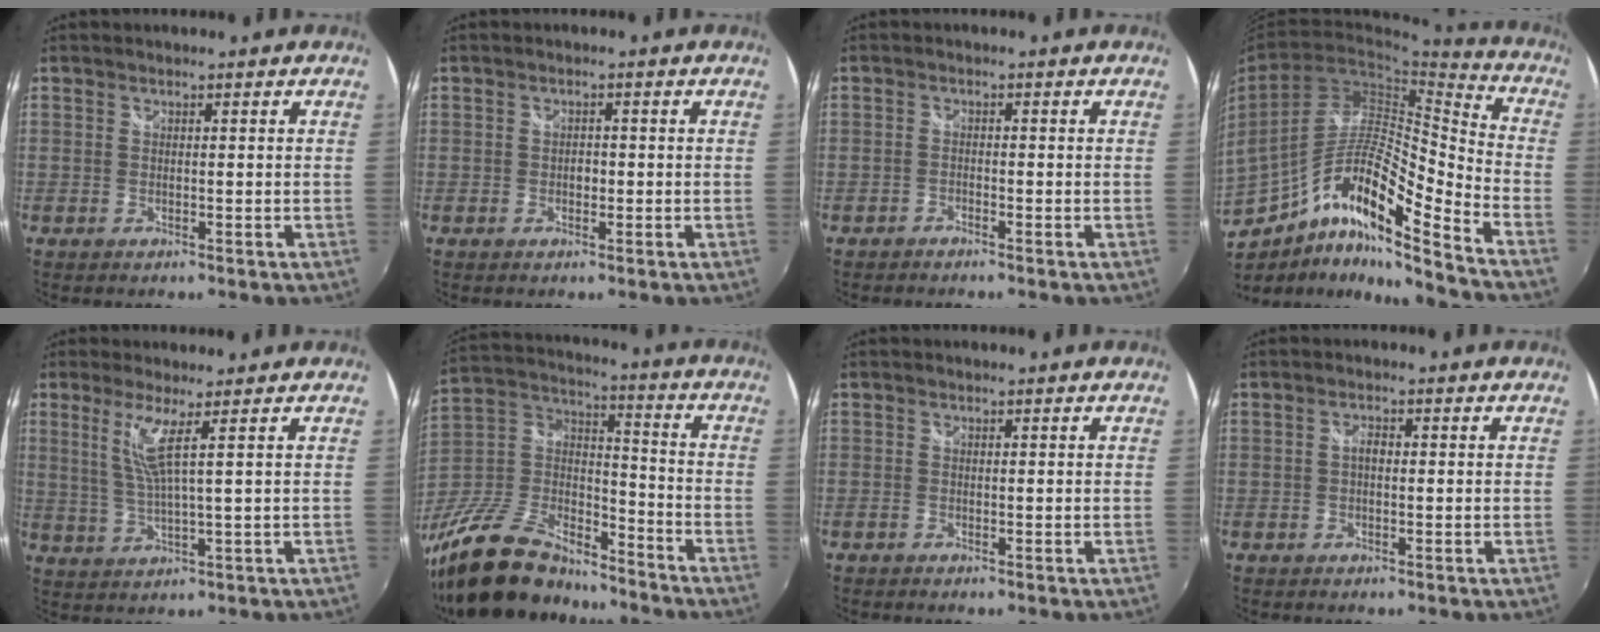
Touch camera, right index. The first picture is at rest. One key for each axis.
{"total": 1.2, "fx": -0.2, "fy": 1.0, "fz": 0.7, "tx": -0.011, "ty": 0.005, "tz": -0.003}
{"total": 1.2, "fx": -1.1, "fy": 0.2, "fz": 0.3, "tx": -0.012, "ty": -0.002, "tz": -0.026}
{"total": 17.8, "fx": -10.3, "fy": 2.9, "fz": 14.2, "tx": -0.256, "ty": -0.007, "tz": -0.189}
{"total": 5.2, "fx": 2.4, "fy": -0.8, "fz": 4.5, "tx": -0.090, "ty": -0.008, "tz": 0.051}
{"total": 25.3, "fx": -18.7, "fy": 11.2, "fz": 12.9, "tx": -0.286, "ty": 0.007, "tz": -0.317}
{"total": 0.6, "fx": -0.5, "fy": 0.3, "fz": 0.1, "tx": -0.004, "ty": -0.002, "tz": -0.014}
{"total": 1.5, "fx": -0.2, "fy": 0.8, "fz": 1.2, "tx": -0.022, "ty": 0.006, "tz": -0.007}